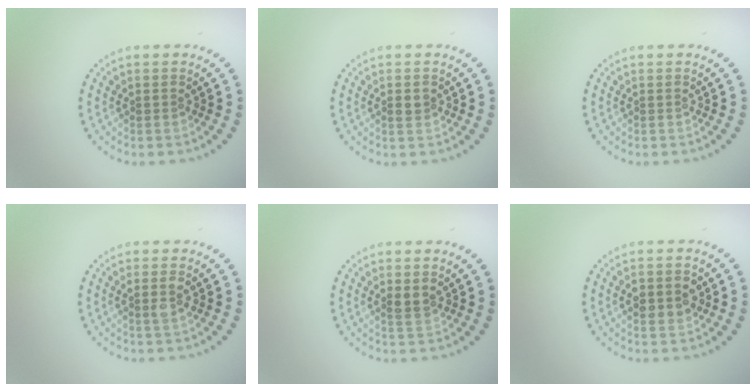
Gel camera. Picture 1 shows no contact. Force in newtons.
{"total": 1.1, "press": 1.1, "slide": 0.1}
{"total": 0.0}
{"total": 1.4, "press": 1.3, "slide": 0.6}
{"total": 1.4, "press": 1.2, "slide": 0.6}
{"total": 3.0, "press": 3.0, "slide": 0.0}